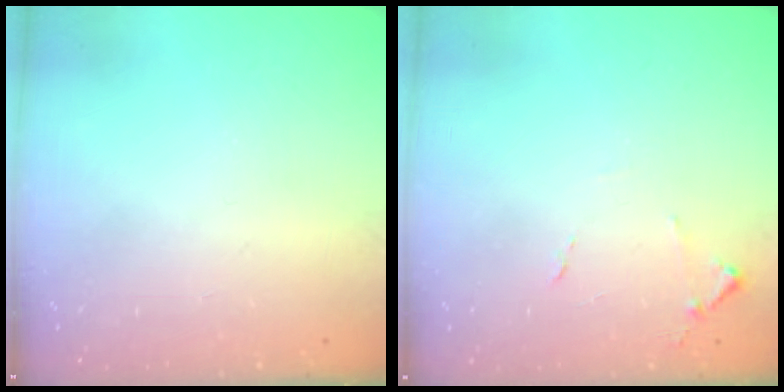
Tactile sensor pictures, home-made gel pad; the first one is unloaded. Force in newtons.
{"total": 7.9, "press": 7.8, "slide": 0.7}